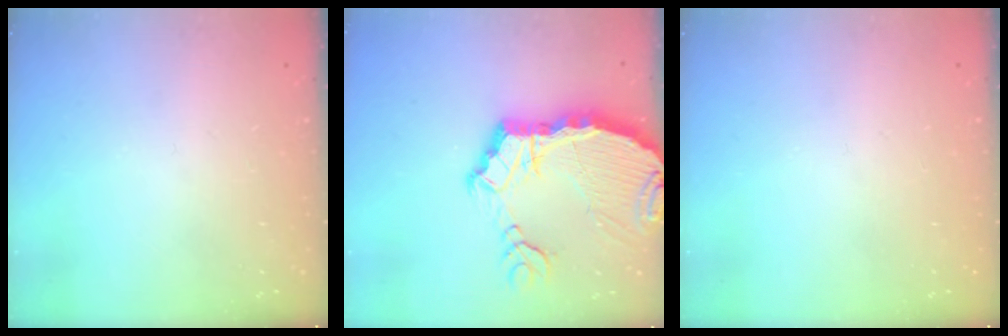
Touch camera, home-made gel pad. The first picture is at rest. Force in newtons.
{"total": 10.6, "press": 10.6, "slide": 1.2}
{"total": 0.0}